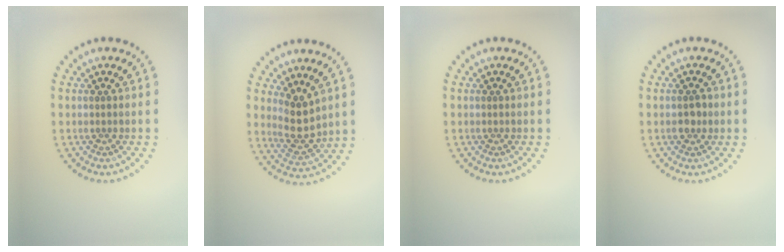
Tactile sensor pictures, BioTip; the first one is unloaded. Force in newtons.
{"total": 3.0, "press": 2.6, "slide": 1.5}
{"total": 0.0}
{"total": 1.4, "press": 1.4, "slide": 0.2}